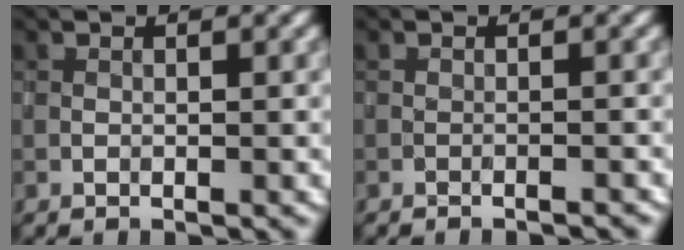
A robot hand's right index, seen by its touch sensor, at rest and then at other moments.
{"total": 1.7, "force": [-1.7, 0.0, 0.3], "torque": [0.002, 0.015, -0.018]}